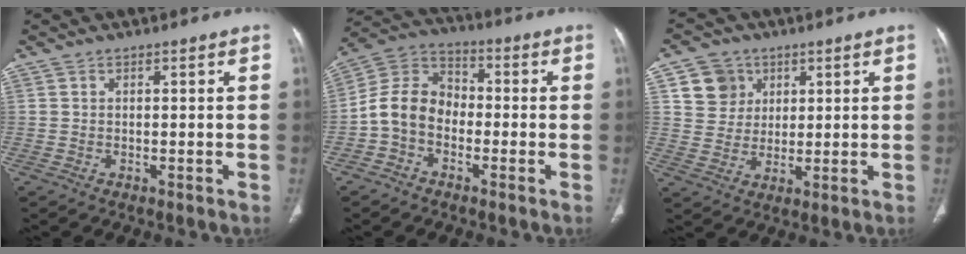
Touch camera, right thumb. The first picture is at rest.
{"total": 9.8, "force": [-2.5, 7.6, 5.7], "torque": [-0.093, 0.040, -0.063]}
{"total": 7.7, "force": [3.1, 6.8, 1.6], "torque": [0.005, -0.005, 0.061]}